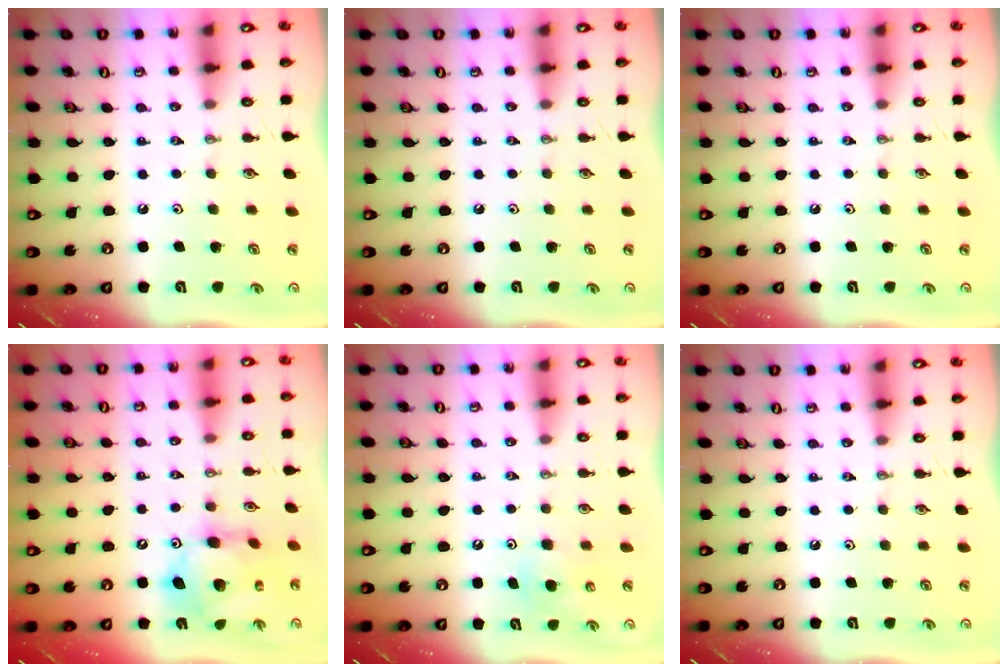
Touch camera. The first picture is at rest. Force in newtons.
{"total": 0.0}
{"total": 0.0}
{"total": 14.4, "press": 14.3, "slide": 1.4}
{"total": 4.9, "press": 4.9, "slide": 0.7}
{"total": 0.0}